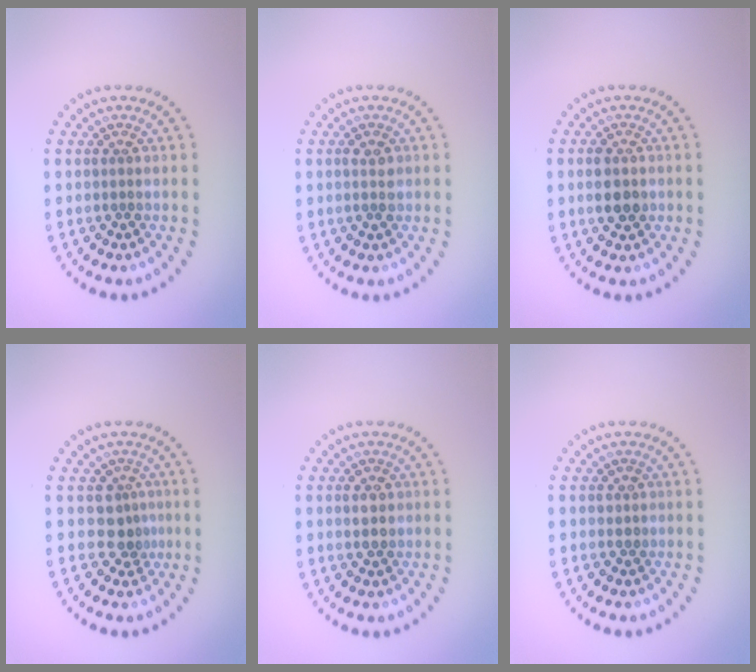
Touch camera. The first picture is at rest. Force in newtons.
{"total": 1.4, "press": 1.4, "slide": 0.3}
{"total": 2.5, "press": 2.5, "slide": 0.2}
{"total": 2.3, "press": 1.8, "slide": 1.5}
{"total": 1.9, "press": 1.8, "slide": 0.4}
{"total": 0.9, "press": 0.9, "slide": 0.2}